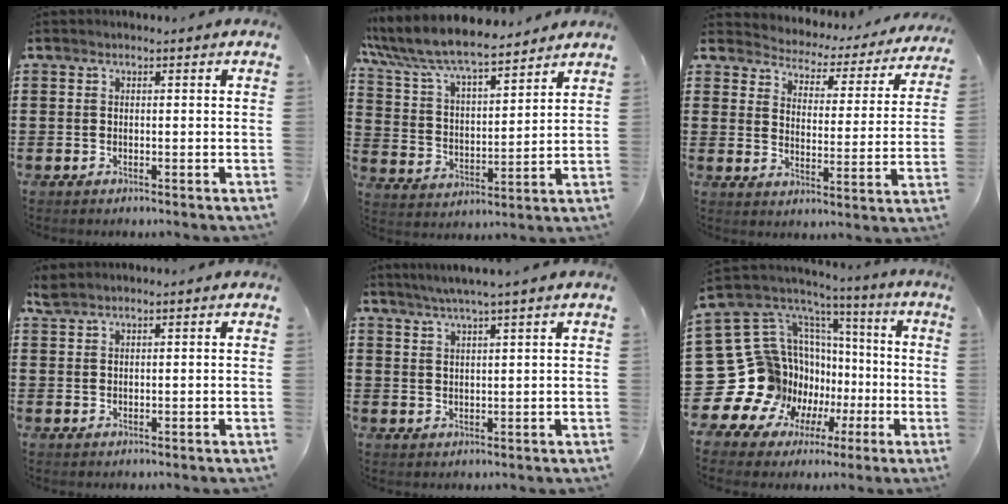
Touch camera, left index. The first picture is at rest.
{"total": 8.2, "force": [7.4, 1.3, 3.3], "torque": [-0.096, -0.037, 0.126]}
{"total": 2.9, "force": [2.8, 0.7, 0.0], "torque": [-0.022, -0.029, 0.039]}
{"total": 1.6, "force": [1.4, 0.2, 0.7], "torque": [-0.017, 0.000, 0.028]}
{"total": 3.1, "force": [2.5, -0.7, 1.7], "torque": [-0.037, -0.007, 0.043]}
{"total": 18.9, "force": [-1.7, 16.8, 8.4], "torque": [-0.220, -0.049, 0.027]}